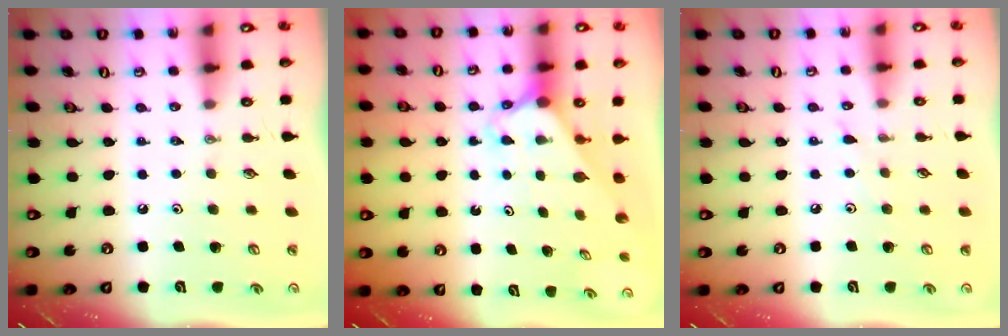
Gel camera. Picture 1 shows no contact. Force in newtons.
{"total": 2.3, "press": 2.3, "slide": 0.2}
{"total": 3.7, "press": 3.6, "slide": 0.5}